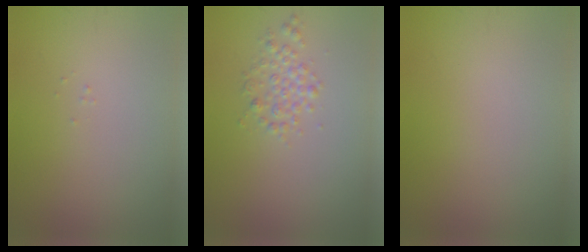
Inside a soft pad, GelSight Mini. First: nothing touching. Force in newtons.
{"total": 1.8, "press": 1.8, "slide": 0.0}
{"total": 0.0}